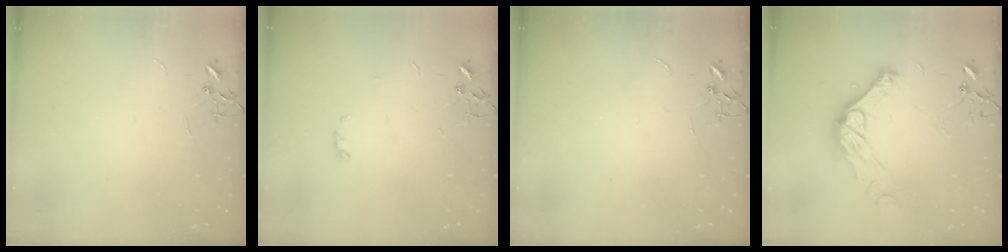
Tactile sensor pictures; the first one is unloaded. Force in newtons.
{"total": 2.8, "press": 2.7, "slide": 0.5}
{"total": 0.0}
{"total": 14.1, "press": 14.1, "slide": 1.1}